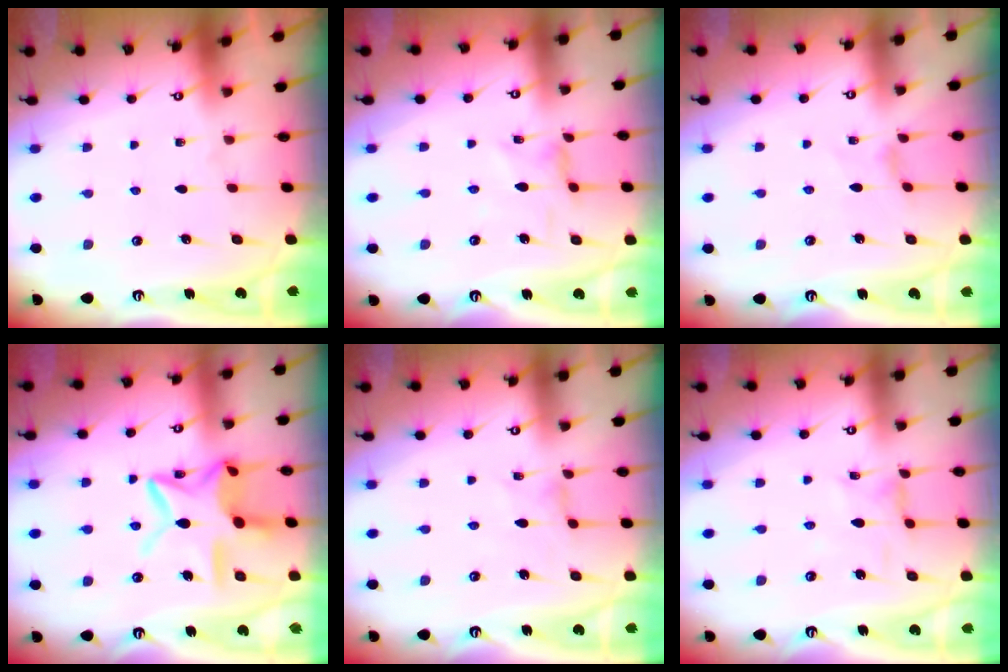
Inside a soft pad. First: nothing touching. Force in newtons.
{"total": 2.2, "press": 2.1, "slide": 0.5}
{"total": 0.9, "press": 0.8, "slide": 0.4}
{"total": 15.7, "press": 15.6, "slide": 1.2}
{"total": 0.0}
{"total": 1.9, "press": 1.9, "slide": 0.3}